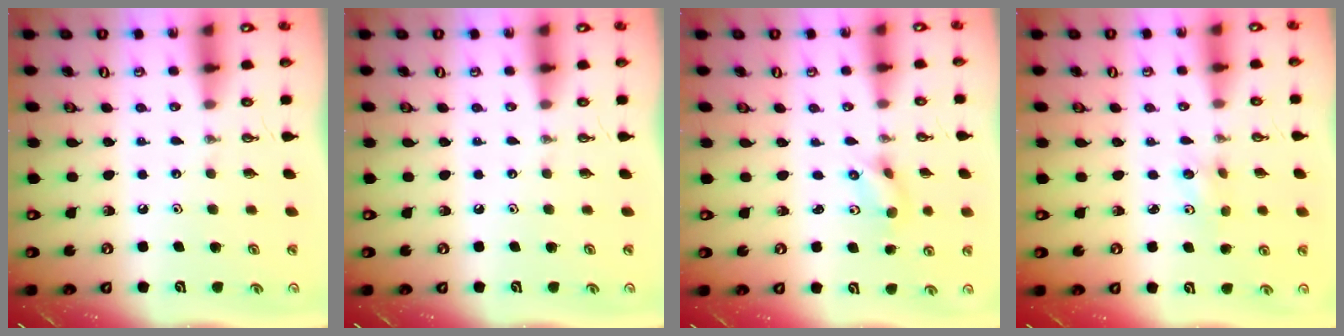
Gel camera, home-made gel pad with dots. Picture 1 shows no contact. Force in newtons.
{"total": 0.0}
{"total": 2.9, "press": 1.1, "slide": 2.7}
{"total": 6.2, "press": 5.5, "slide": 2.9}